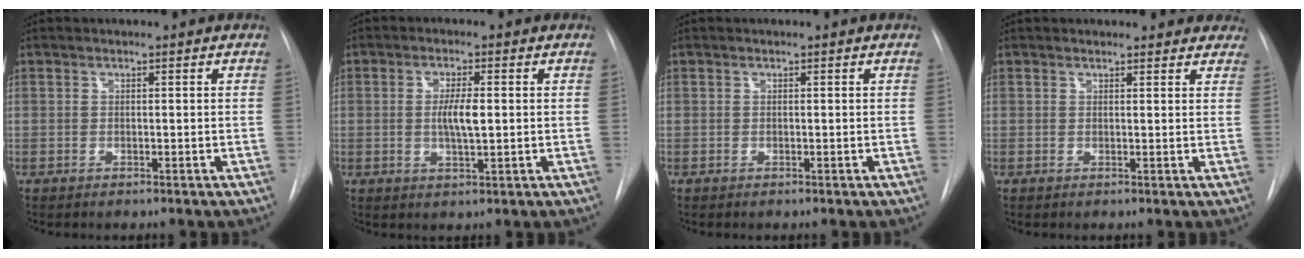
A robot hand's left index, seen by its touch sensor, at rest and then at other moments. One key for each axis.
{"total": 4.0, "fx": -0.3, "fy": 0.7, "fz": 4.0, "tx": -0.073, "ty": -0.008, "tz": -0.005}
{"total": 0.0}
{"total": 9.7, "fx": 9.0, "fy": 3.1, "fz": 1.9, "tx": 0.010, "ty": -0.003, "tz": 0.078}